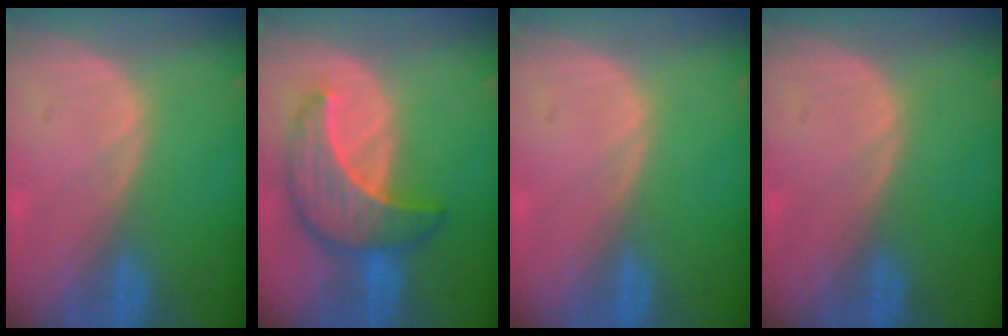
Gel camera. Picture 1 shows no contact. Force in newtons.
{"total": 8.8, "press": 8.7, "slide": 0.6}
{"total": 0.0}
{"total": 0.0}